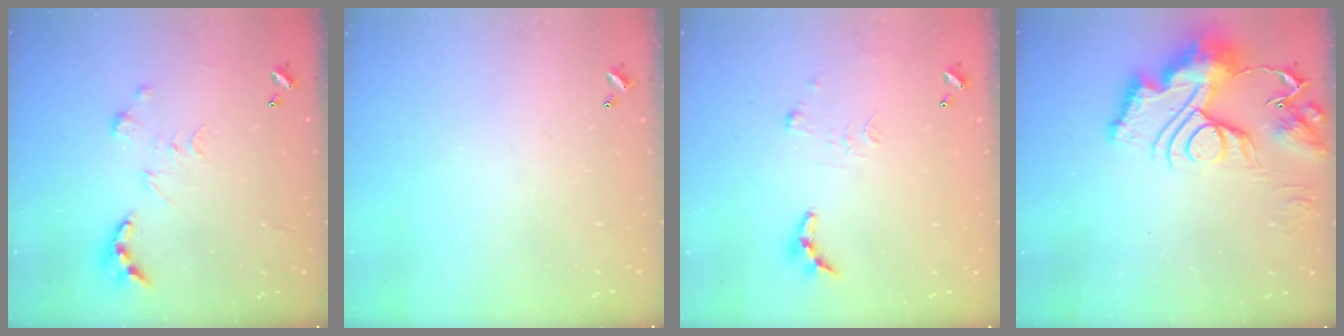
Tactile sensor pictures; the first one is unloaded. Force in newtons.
{"total": 0.0}
{"total": 6.3, "press": 6.3, "slide": 0.6}
{"total": 17.9, "press": 17.8, "slide": 1.9}